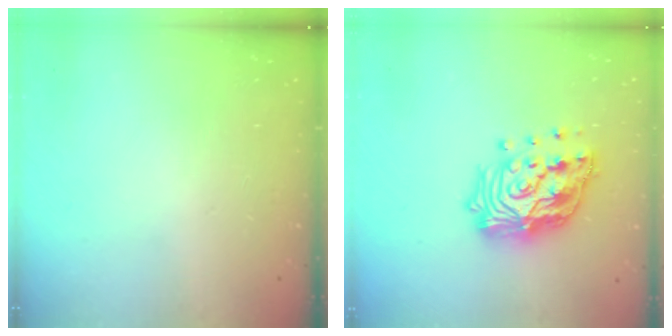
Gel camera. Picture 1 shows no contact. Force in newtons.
{"total": 19.2, "press": 19.1, "slide": 1.9}